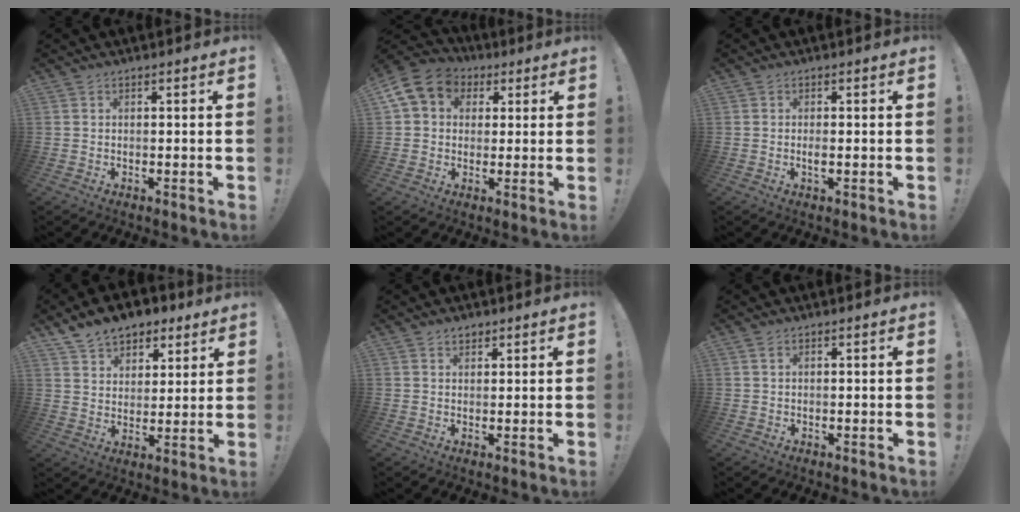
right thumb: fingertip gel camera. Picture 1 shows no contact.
{"total": 10.6, "force": [3.1, 8.9, 4.8], "torque": [-0.074, -0.007, 0.063]}
{"total": 1.2, "force": [-0.5, 0.3, 1.1], "torque": [-0.020, 0.000, -0.009]}
{"total": 10.6, "force": [8.0, 6.3, 3.0], "torque": [-0.047, -0.052, 0.154]}
{"total": 2.0, "force": [1.6, 1.1, 0.4], "torque": [0.005, -0.009, 0.028]}
{"total": 1.1, "force": [0.7, 0.5, 0.8], "torque": [-0.007, -0.002, 0.011]}